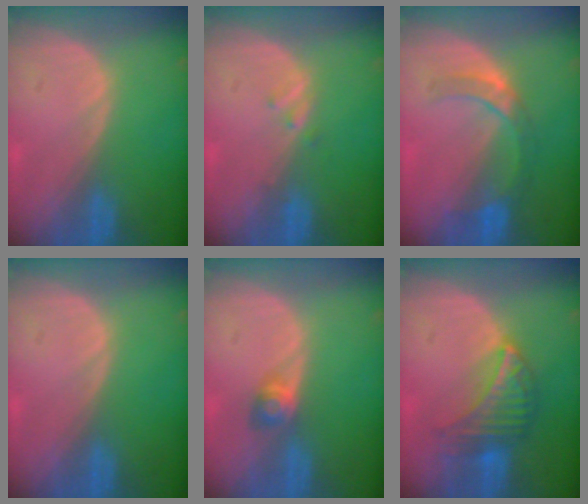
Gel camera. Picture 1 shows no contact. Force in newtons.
{"total": 1.1, "press": 1.1, "slide": 0.1}
{"total": 5.0, "press": 4.9, "slide": 1.0}
{"total": 0.0}
{"total": 2.8, "press": 2.5, "slide": 1.1}
{"total": 6.5, "press": 6.5, "slide": 0.9}